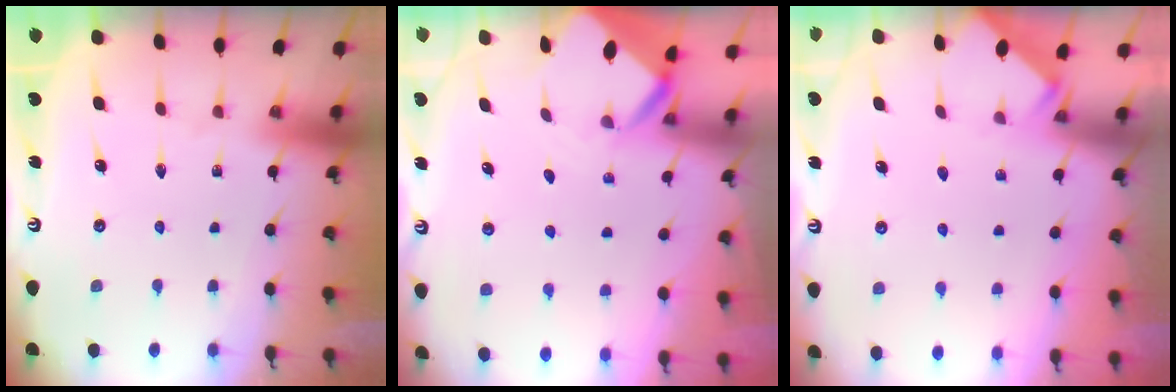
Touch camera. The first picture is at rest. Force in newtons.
{"total": 3.0, "press": 3.0, "slide": 0.1}
{"total": 1.7, "press": 1.7, "slide": 0.2}